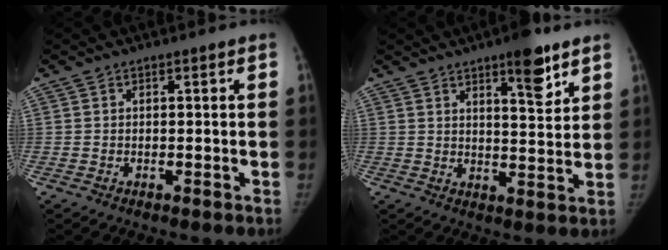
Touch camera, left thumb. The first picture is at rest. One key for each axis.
{"total": 8.6, "fx": 5.5, "fy": 2.3, "fz": 6.2, "tx": -0.073, "ty": -0.034, "tz": 0.080}